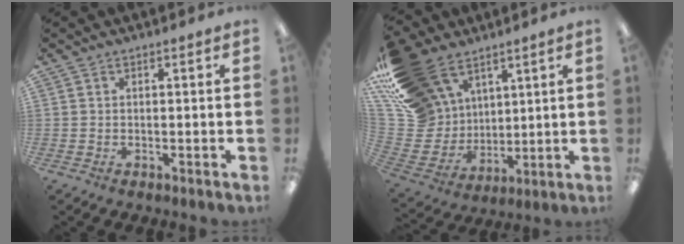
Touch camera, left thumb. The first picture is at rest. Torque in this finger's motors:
{"motor_torque": [1.42, 0.42, 1.41, -1.36, 0.46]}